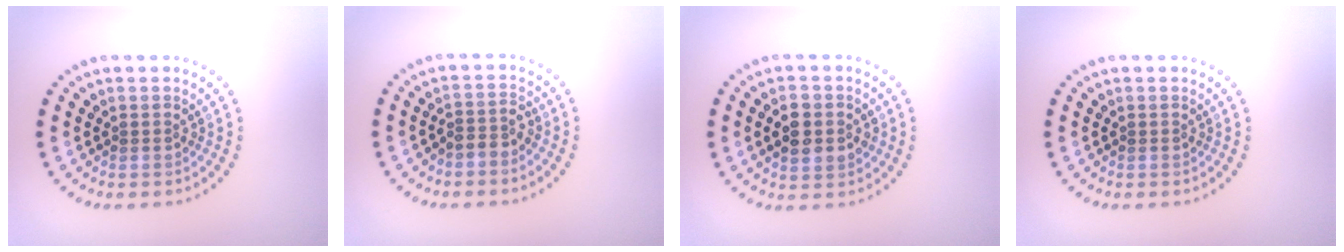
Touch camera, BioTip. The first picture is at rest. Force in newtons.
{"total": 1.8, "press": 1.4, "slide": 1.1}
{"total": 3.9, "press": 3.9, "slide": 0.2}
{"total": 0.0}